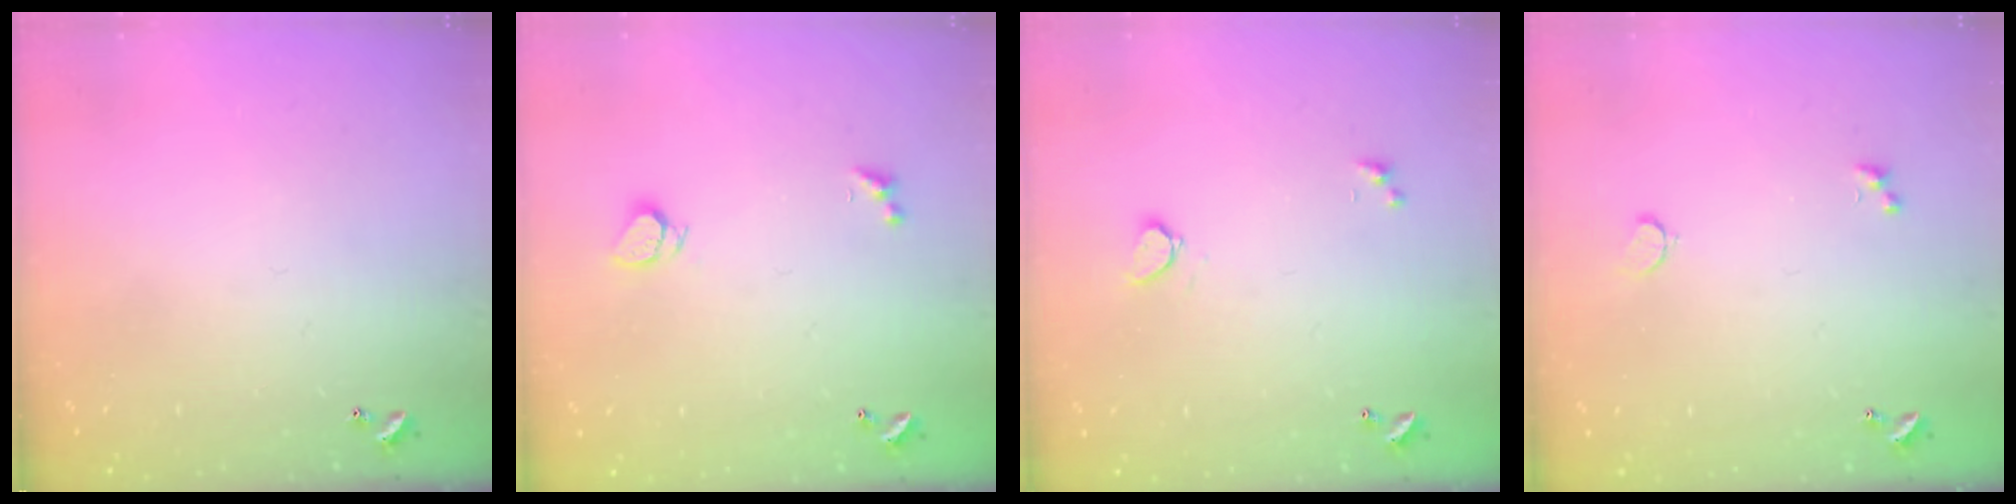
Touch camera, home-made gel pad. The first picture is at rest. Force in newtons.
{"total": 1.9, "press": 1.8, "slide": 0.3}
{"total": 1.0, "press": 0.9, "slide": 0.4}
{"total": 1.5, "press": 1.4, "slide": 0.7}